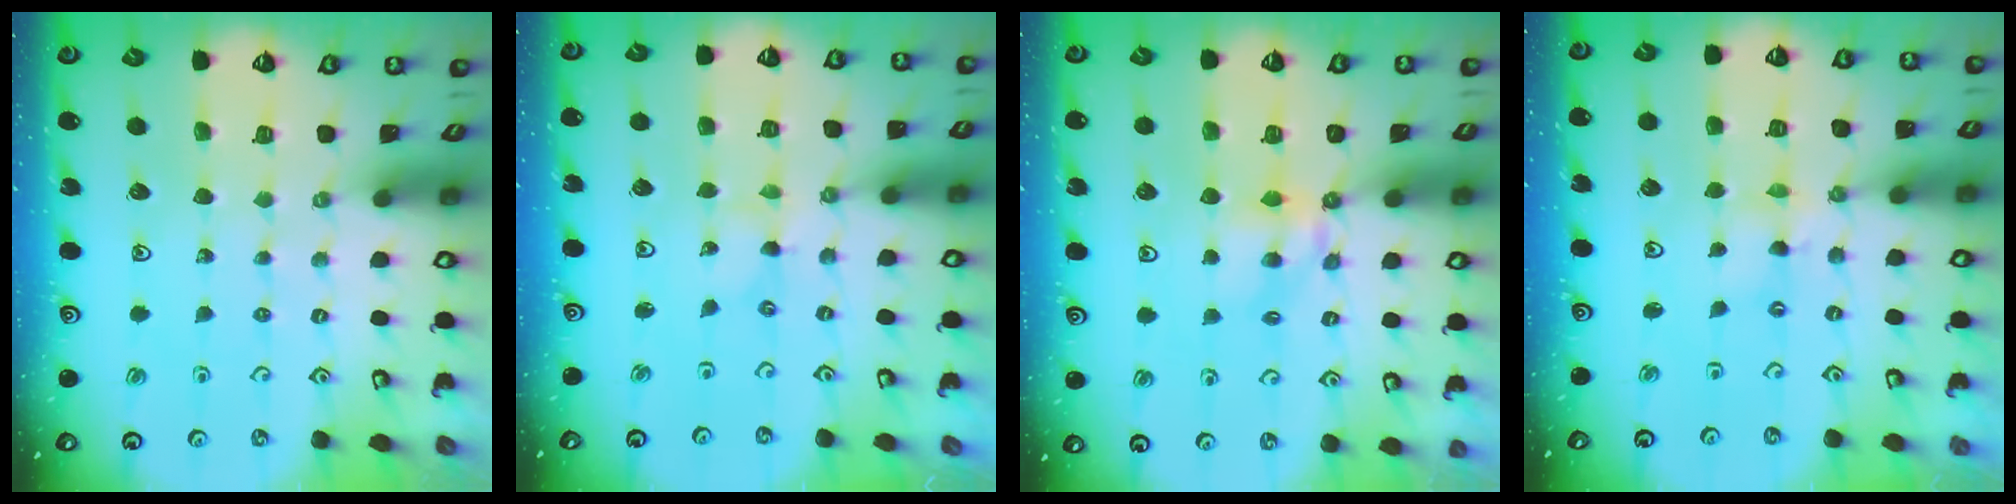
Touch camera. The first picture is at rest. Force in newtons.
{"total": 0.0}
{"total": 5.4, "press": 5.4, "slide": 0.3}
{"total": 2.3, "press": 2.3, "slide": 0.3}